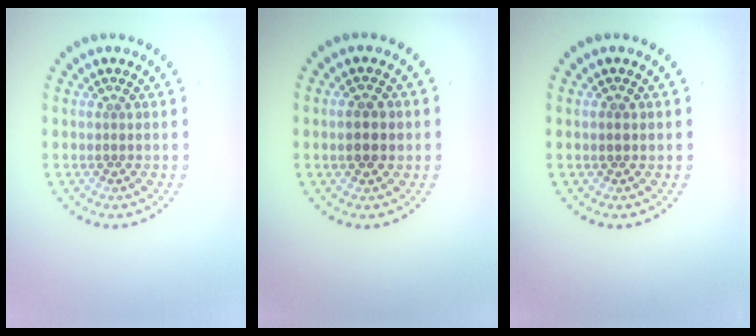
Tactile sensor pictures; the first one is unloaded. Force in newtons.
{"total": 2.9, "press": 2.9, "slide": 0.0}
{"total": 0.8, "press": 0.8, "slide": 0.3}